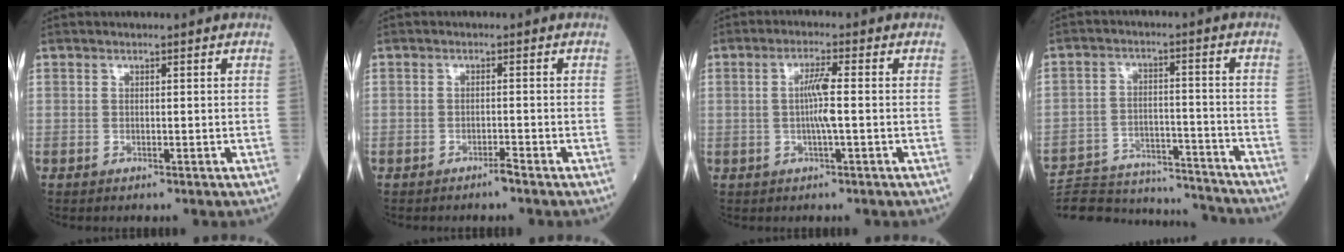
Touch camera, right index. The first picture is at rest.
{"total": 1.4, "force": [-1.2, -0.1, 0.9], "torque": [-0.016, 0.000, -0.021]}
{"total": 4.4, "force": [-0.2, -0.1, 4.4], "torque": [-0.085, 0.000, -0.005]}
{"total": 20.1, "force": [-19.4, 3.1, 4.3], "torque": [-0.103, 0.002, -0.280]}